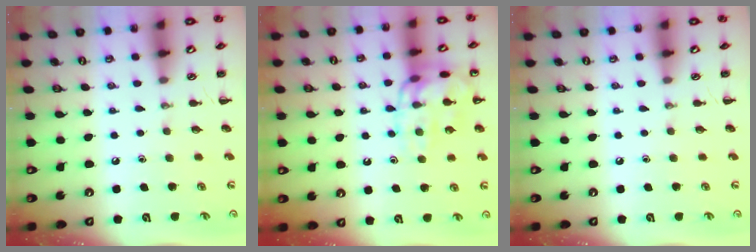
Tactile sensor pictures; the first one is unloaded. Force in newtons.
{"total": 15.8, "press": 15.7, "slide": 0.6}
{"total": 0.0}